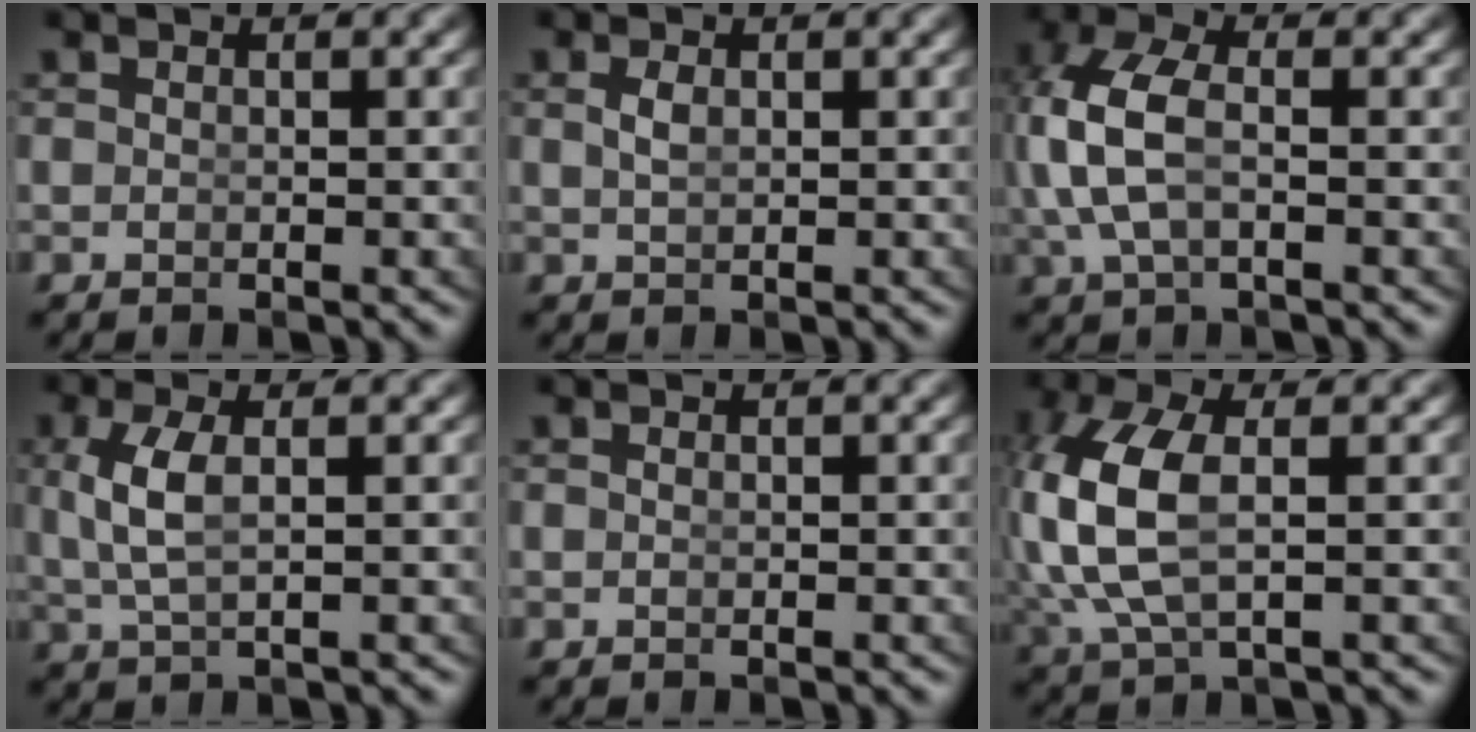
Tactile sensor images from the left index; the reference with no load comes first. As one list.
[{"total": 0.7, "force": [0.1, -0.1, 0.7], "torque": [-0.013, -0.011, 0.013]}, {"total": 5.4, "force": [0.1, 2.9, 4.6], "torque": [-0.122, -0.014, 0.014]}, {"total": 2.7, "force": [0.2, 0.6, 2.6], "torque": [-0.063, -0.007, 0.015]}, {"total": 1.4, "force": [-0.4, -1.2, -0.5], "torque": [0.011, -0.019, 0.008]}, {"total": 6.9, "force": [0.3, 3.9, 5.7], "torque": [-0.157, -0.028, 0.025]}]